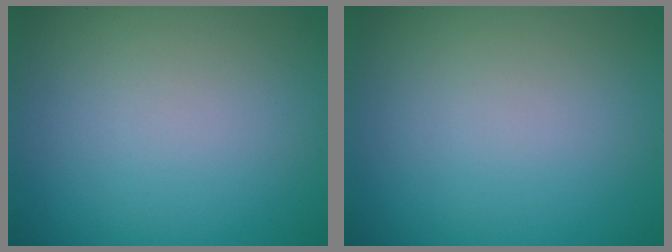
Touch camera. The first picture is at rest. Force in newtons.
{"total": 0.0}